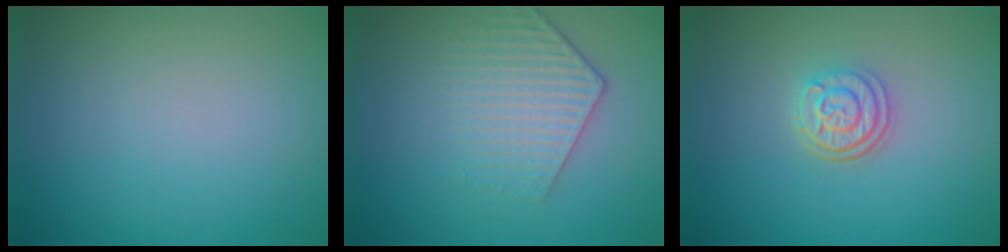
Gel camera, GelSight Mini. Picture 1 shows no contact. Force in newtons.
{"total": 3.5, "press": 2.9, "slide": 2.0}
{"total": 3.0, "press": 2.4, "slide": 1.7}